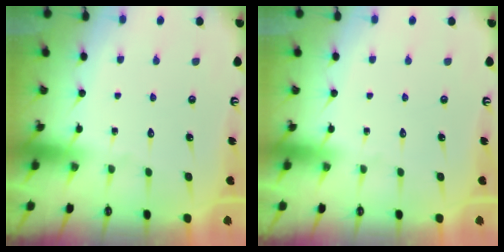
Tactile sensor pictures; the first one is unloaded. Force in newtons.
{"total": 0.0}